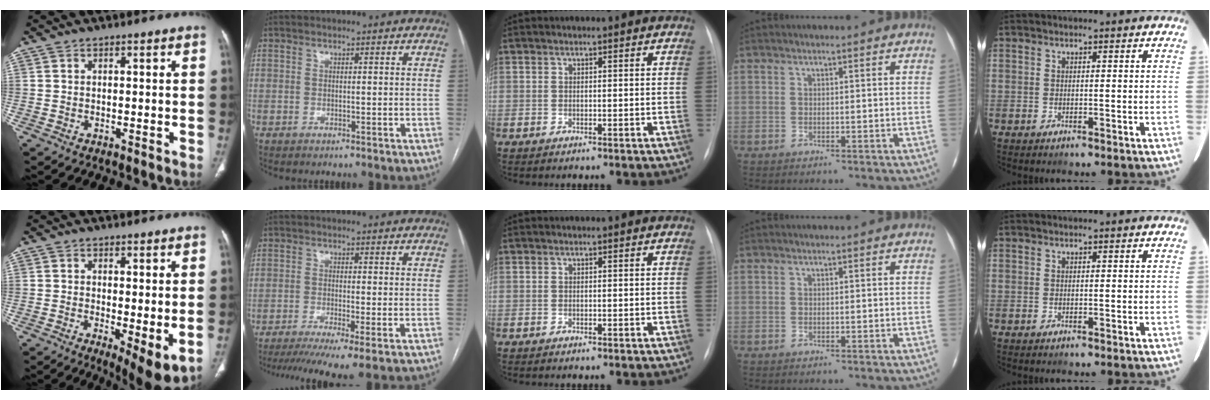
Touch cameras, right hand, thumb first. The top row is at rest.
{"thumb": {"total": 7.7, "force": [-1.1, 2.4, 7.2], "torque": [-0.113, -0.026, -0.014]}, "index": {"total": 9.2, "force": [-6.2, 0.5, 6.7], "torque": [-0.106, -0.012, -0.099]}}